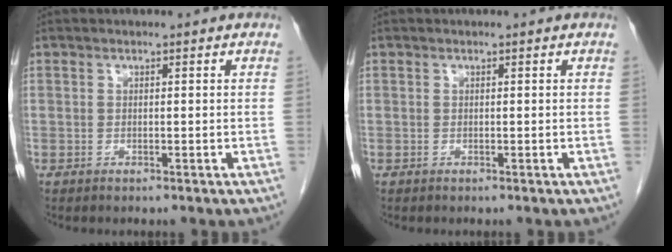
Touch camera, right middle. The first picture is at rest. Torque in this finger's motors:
{"motor_torque": [0.01, -0.03, 0.00, 0.00]}